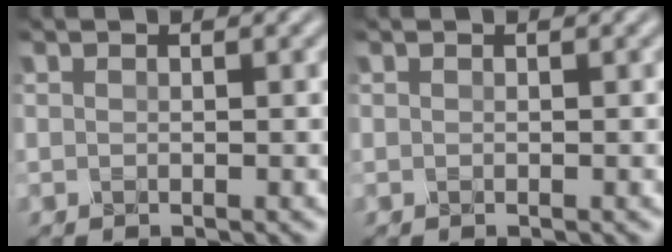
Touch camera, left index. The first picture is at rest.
{"total": 0.0}